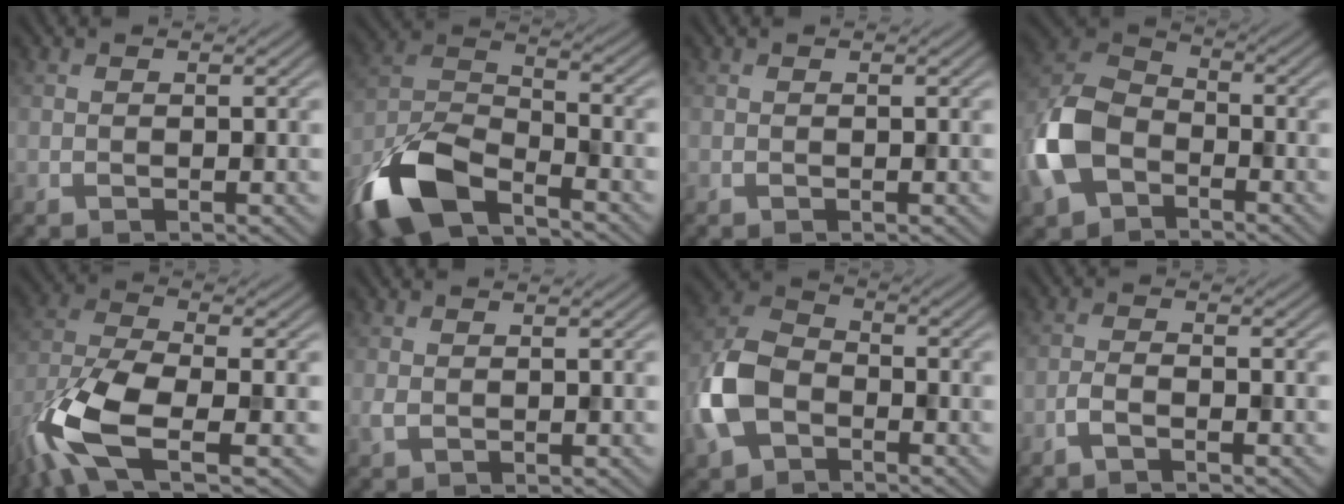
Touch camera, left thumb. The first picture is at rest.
{"total": 13.0, "force": [-8.8, 5.2, 8.2], "torque": [-0.180, -0.013, -0.191]}
{"total": 0.0}
{"total": 10.8, "force": [-4.5, 7.2, 6.8], "torque": [-0.171, -0.006, -0.110]}
{"total": 11.7, "force": [-5.1, 4.8, 9.4], "torque": [-0.210, -0.018, -0.111]}
{"total": 0.8, "force": [0.2, 0.4, 0.7], "torque": [-0.020, 0.000, 0.004]}
{"total": 9.1, "force": [-3.6, 6.0, 5.8], "torque": [-0.145, 0.000, -0.090]}
{"total": 2.0, "force": [-1.5, 0.4, 1.4], "torque": [-0.028, 0.003, -0.036]}